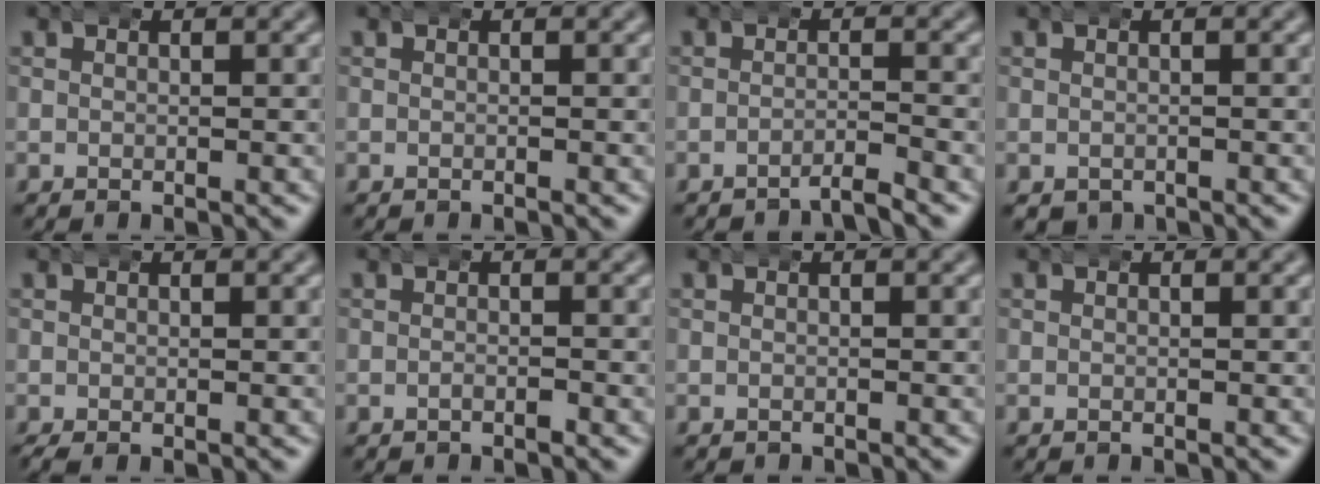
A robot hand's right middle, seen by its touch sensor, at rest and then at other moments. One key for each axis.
{"total": 0.0}
{"total": 1.6, "fx": -1.4, "fy": 0.0, "fz": 0.7, "tx": -0.004, "ty": 0.001, "tz": -0.033}
{"total": 2.1, "fx": -1.2, "fy": 1.7, "fz": 0.5, "tx": -0.018, "ty": -0.012, "tz": -0.012}
{"total": 0.8, "fx": -0.6, "fy": 0.3, "fz": 0.4, "tx": -0.010, "ty": -0.005, "tz": -0.007}
{"total": 0.7, "fx": -0.5, "fy": 0.2, "fz": 0.4, "tx": -0.002, "ty": 0.004, "tz": -0.013}
{"total": 0.6, "fx": -0.5, "fy": 0.1, "fz": -0.1, "tx": -0.003, "ty": -0.004, "tz": -0.005}
{"total": 0.0}